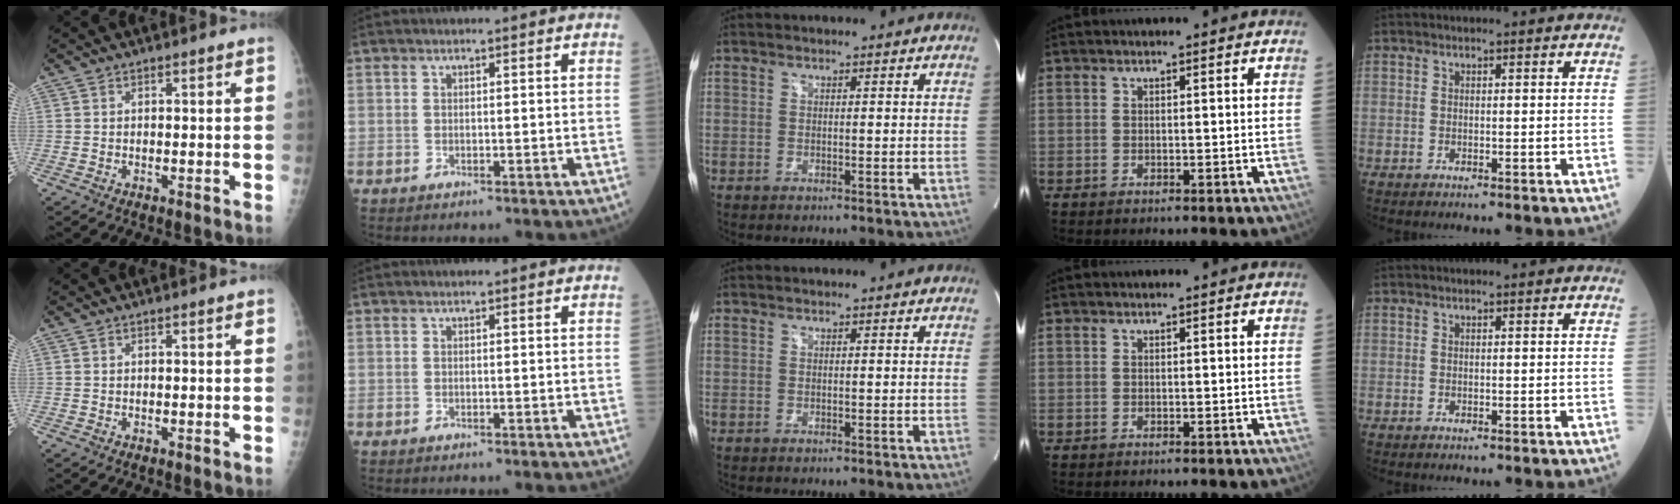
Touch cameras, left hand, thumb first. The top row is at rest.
{}